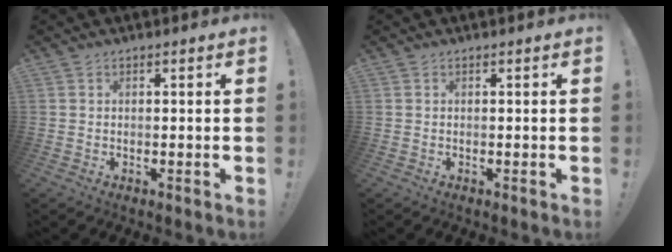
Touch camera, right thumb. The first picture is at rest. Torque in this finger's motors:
{"motor_torque": [-0.03, -0.03, 0.00, 0.00, 0.02]}